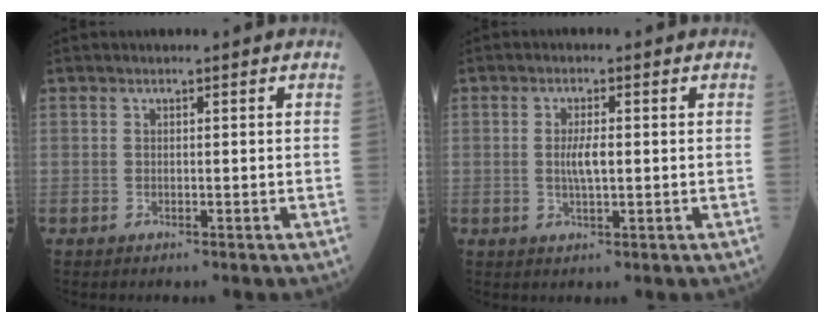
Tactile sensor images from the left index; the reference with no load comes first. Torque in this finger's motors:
{"motor_torque": [0.82, -0.13, 0.12, 0.03]}